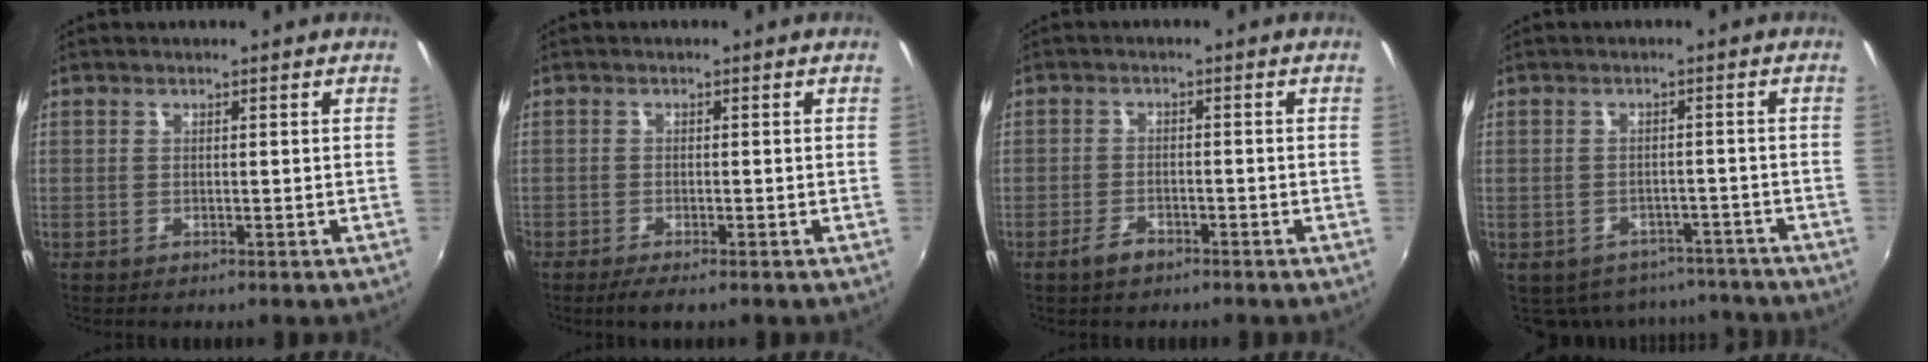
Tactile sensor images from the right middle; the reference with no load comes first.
{"total": 2.6, "force": [-2.0, 0.3, 1.6], "torque": [-0.042, -0.011, -0.037]}
{"total": 3.2, "force": [-2.4, 1.4, 1.6], "torque": [-0.042, -0.004, -0.045]}
{"total": 10.2, "force": [-7.8, 5.8, 2.9], "torque": [-0.070, 0.001, -0.088]}